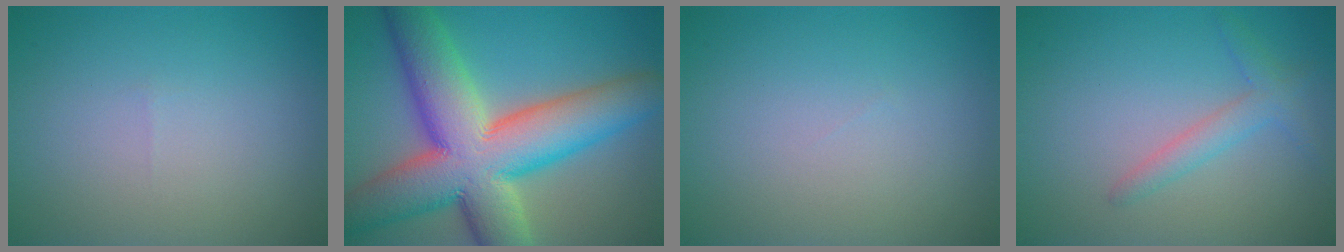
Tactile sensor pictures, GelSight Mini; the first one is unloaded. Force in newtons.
{"total": 14.4, "press": 14.4, "slide": 0.9}
{"total": 0.0}
{"total": 2.2, "press": 2.2, "slide": 0.1}